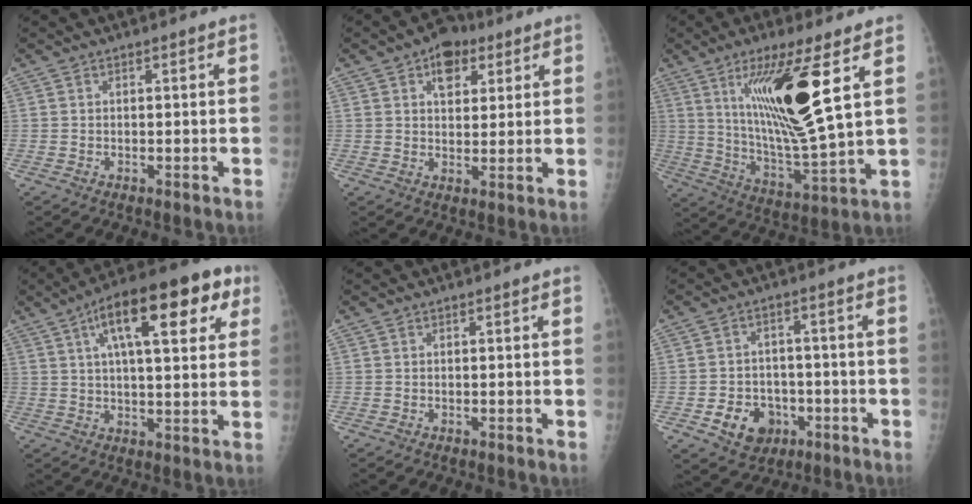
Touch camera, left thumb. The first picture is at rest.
{"total": 7.2, "force": [3.6, 4.8, 4.1], "torque": [-0.028, -0.009, 0.048]}
{"total": 18.4, "force": [7.1, 3.0, 16.7], "torque": [-0.302, -0.053, 0.132]}
{"total": 18.1, "force": [7.7, 6.9, 14.9], "torque": [-0.195, 0.011, 0.109]}
{"total": 0.0}
{"total": 8.5, "force": [-3.4, 6.9, 3.7], "torque": [-0.031, 0.023, -0.045]}